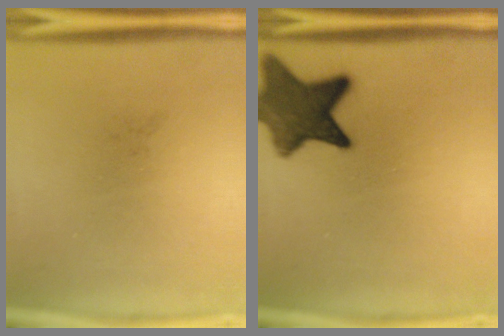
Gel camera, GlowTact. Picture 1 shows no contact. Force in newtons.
{"total": 11.8}